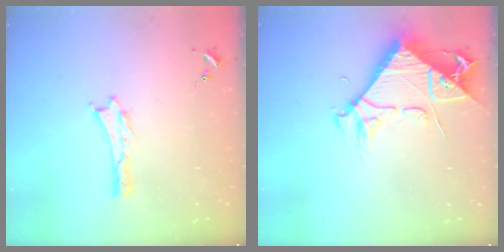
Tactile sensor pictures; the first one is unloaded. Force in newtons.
{"total": 6.8, "press": 6.8, "slide": 0.9}